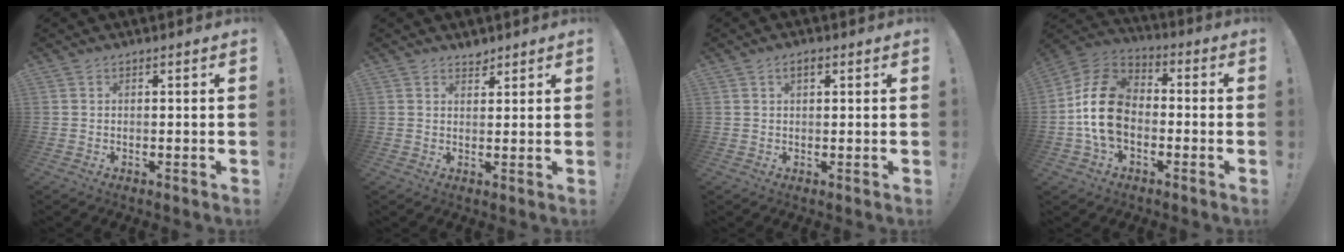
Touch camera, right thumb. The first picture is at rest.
{"total": 2.6, "force": [2.4, 0.9, 0.4], "torque": [0.012, -0.020, 0.041]}
{"total": 2.0, "force": [0.9, 1.0, 1.5], "torque": [-0.029, 0.003, 0.015]}
{"total": 17.2, "force": [-2.5, 12.4, 11.7], "torque": [-0.209, 0.036, -0.036]}